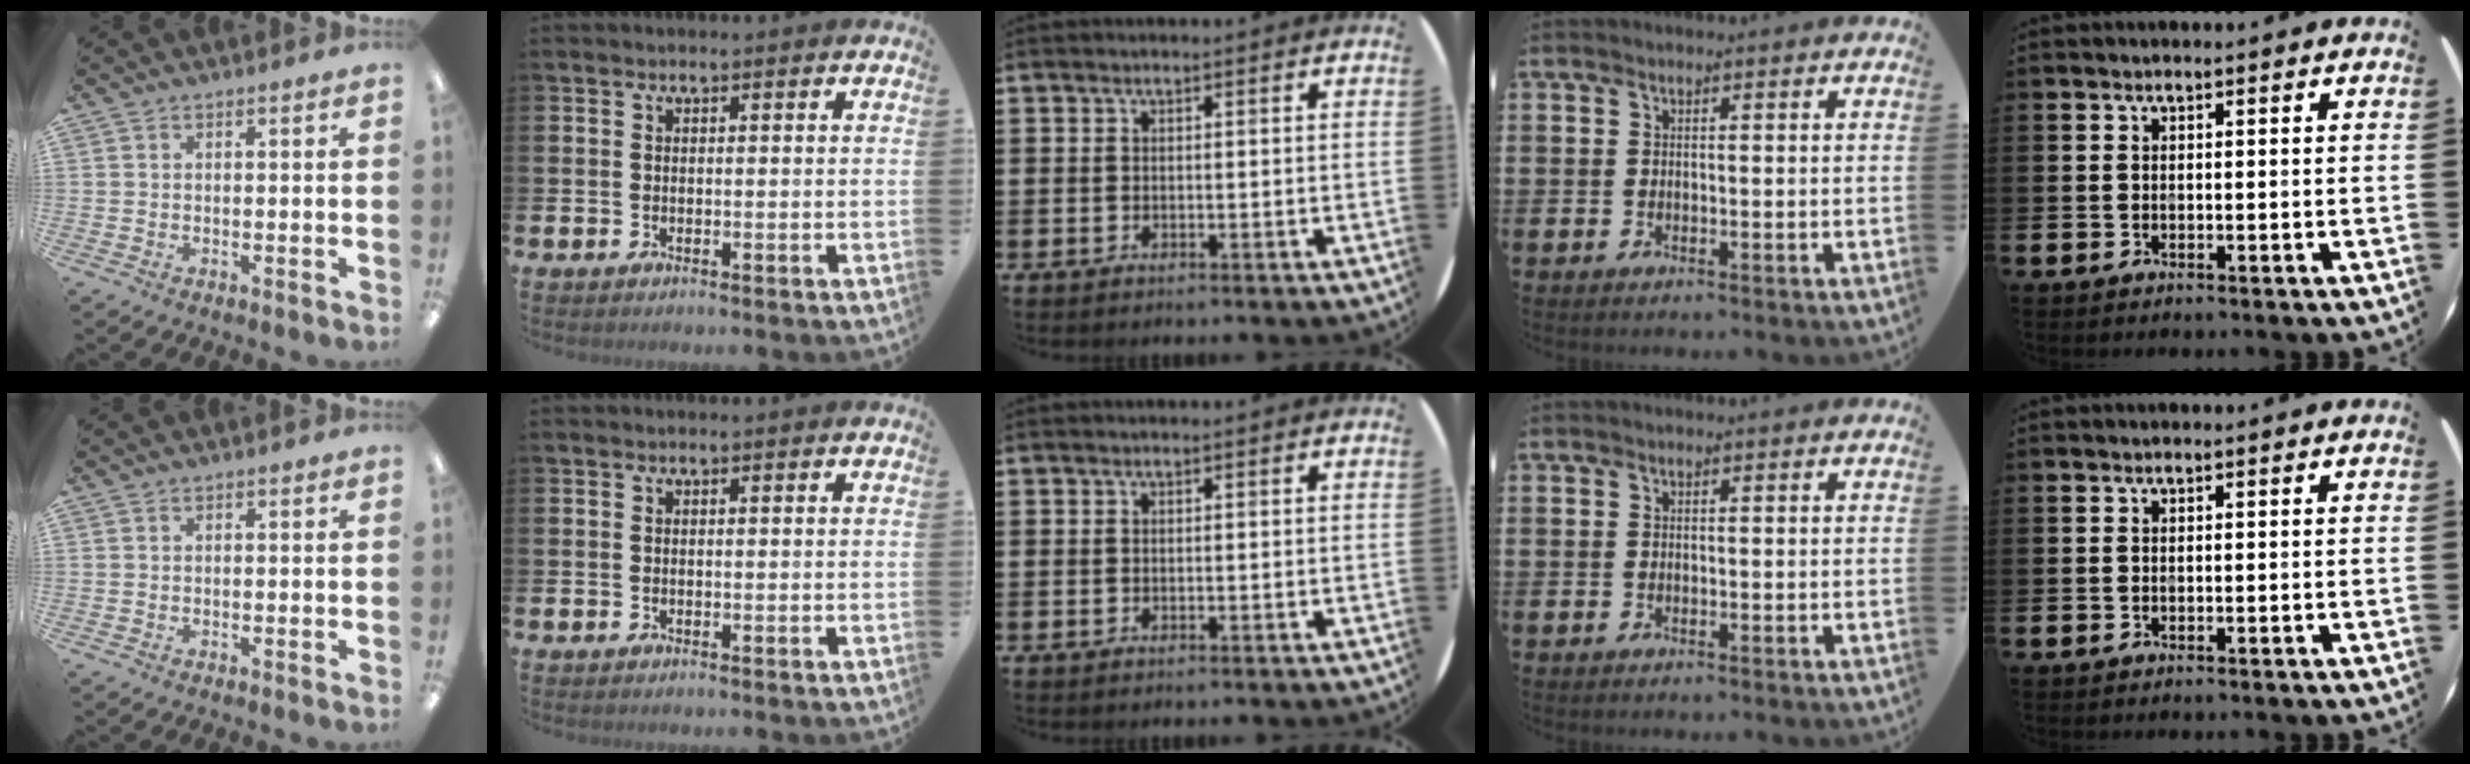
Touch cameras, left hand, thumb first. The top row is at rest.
{}